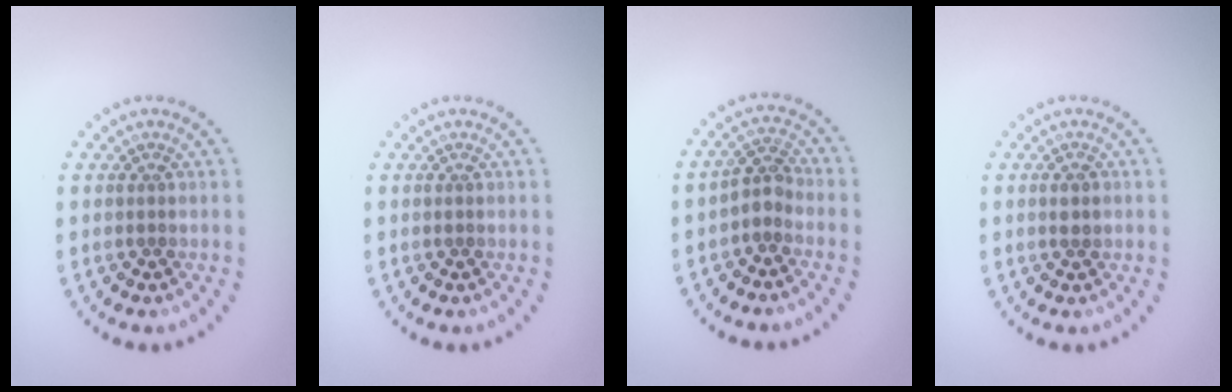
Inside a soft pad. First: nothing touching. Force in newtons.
{"total": 0.0}
{"total": 2.0, "press": 1.7, "slide": 1.1}
{"total": 1.2, "press": 1.2, "slide": 0.1}